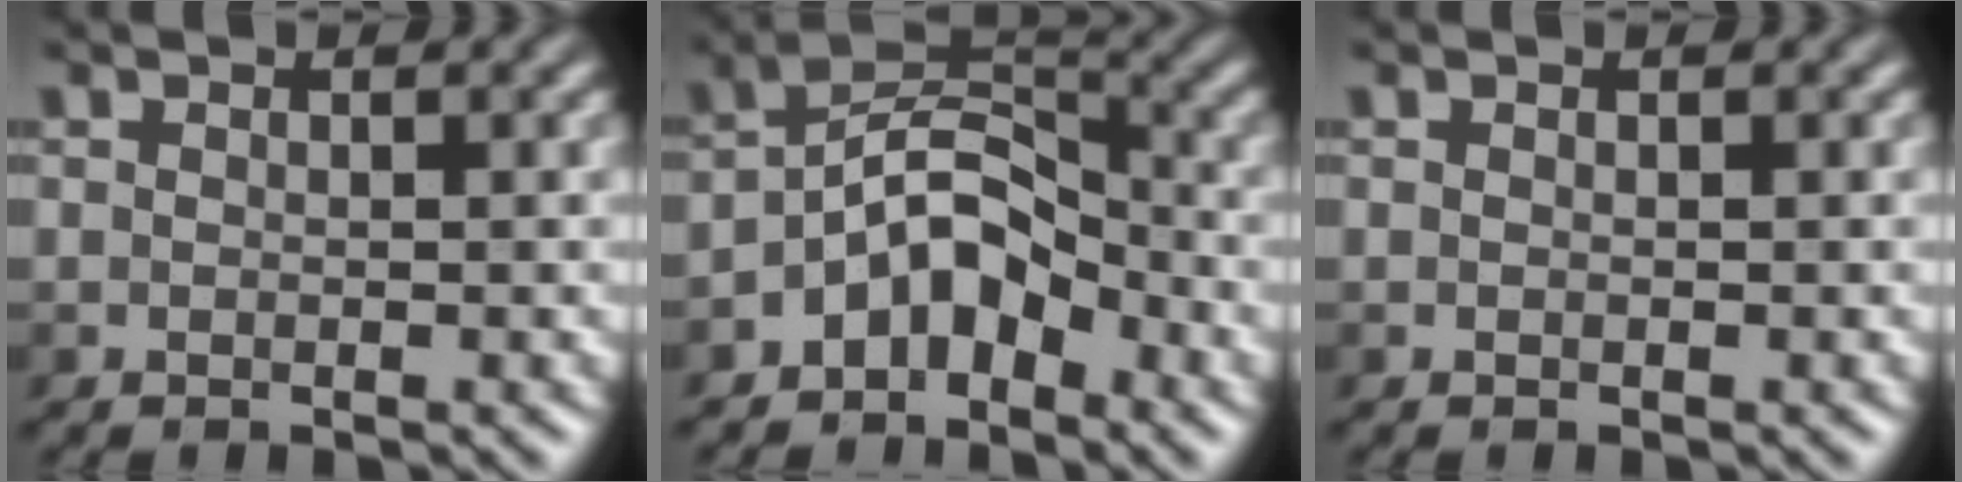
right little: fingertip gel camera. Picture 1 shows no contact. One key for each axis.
{"total": 5.0, "fx": -3.0, "fy": 2.6, "fz": 3.1, "tx": -0.041, "ty": 0.018, "tz": -0.060}
{"total": 0.0}